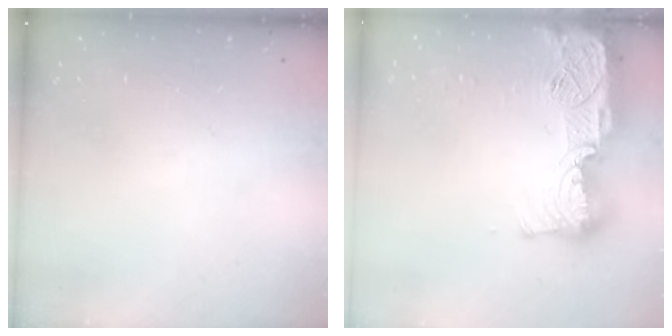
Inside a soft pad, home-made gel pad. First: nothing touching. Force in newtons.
{"total": 19.4, "press": 19.0, "slide": 3.7}